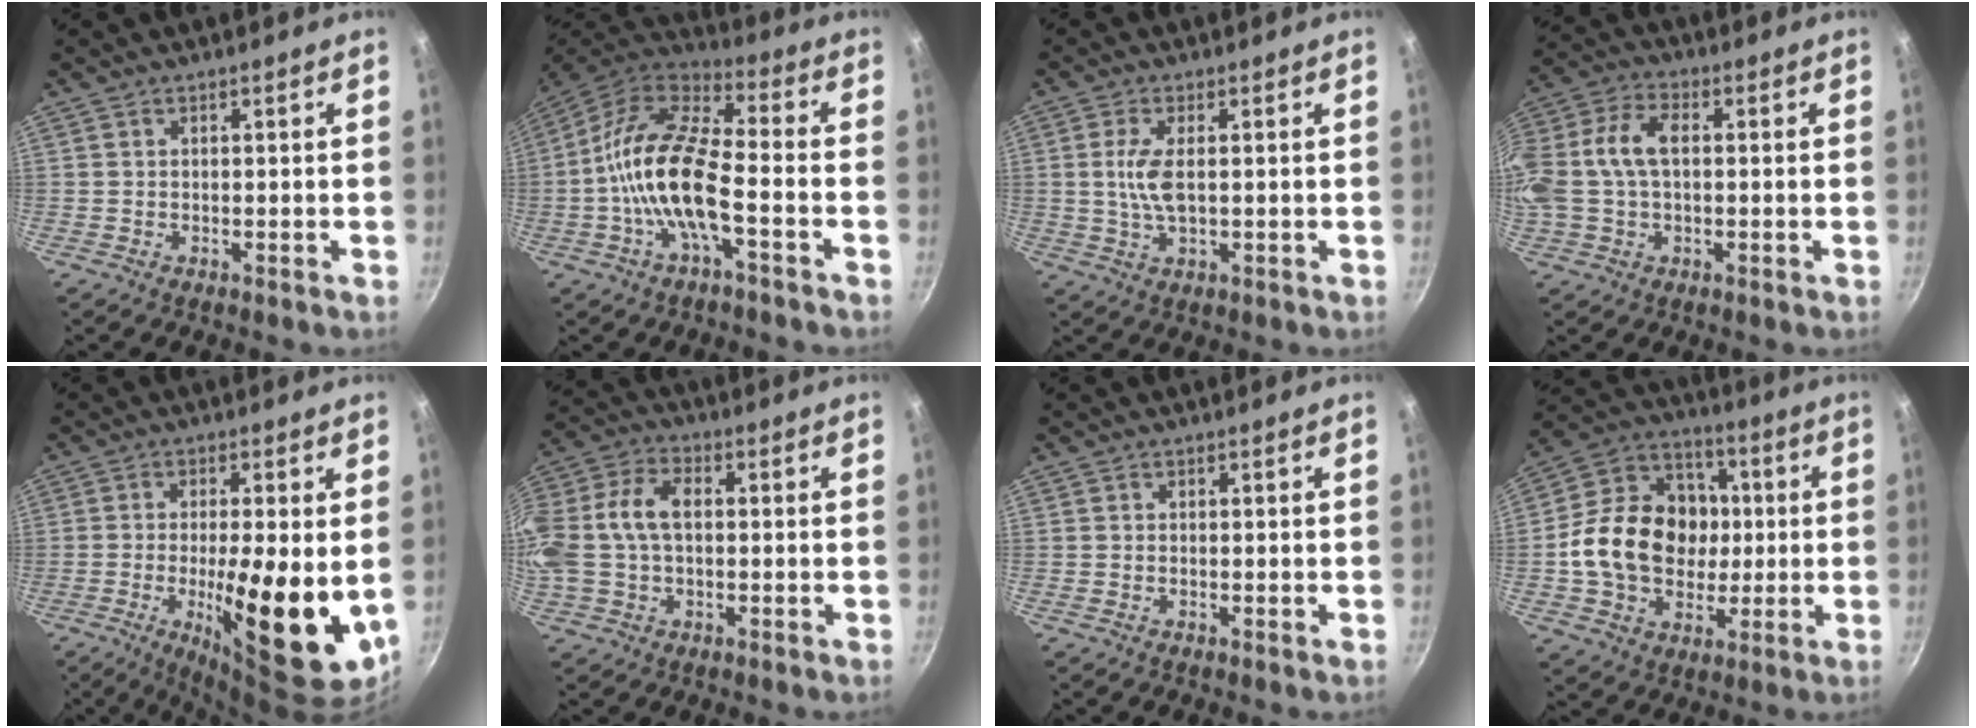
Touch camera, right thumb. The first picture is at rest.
{"total": 16.4, "force": [-3.9, 6.4, 14.6], "torque": [-0.281, 0.044, -0.095]}
{"total": 5.6, "force": [0.5, 2.3, 5.1], "torque": [-0.113, -0.001, 0.012]}
{"total": 13.6, "force": [0.8, 8.5, 10.6], "torque": [-0.223, 0.025, 0.001]}
{"total": 16.5, "force": [-2.1, 4.6, 15.7], "torque": [-0.228, -0.010, -0.028]}
{"total": 14.9, "force": [0.5, 9.7, 11.3], "torque": [-0.238, 0.028, -0.002]}
{"total": 0.0}
{"total": 20.0, "force": [-0.5, 16.0, 12.0], "torque": [-0.169, 0.032, -0.014]}